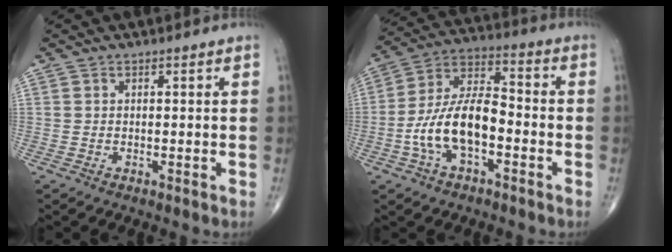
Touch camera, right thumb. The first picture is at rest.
{"total": 13.5, "force": [-3.7, 6.5, 11.2], "torque": [-0.214, 0.047, -0.073]}